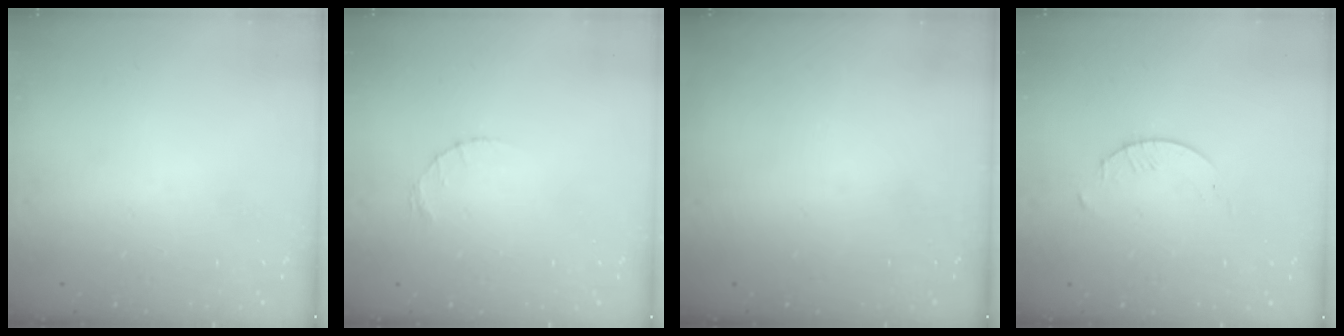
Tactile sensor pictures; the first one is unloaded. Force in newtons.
{"total": 1.2, "press": 1.1, "slide": 0.2}
{"total": 0.0}
{"total": 2.1, "press": 2.1, "slide": 0.3}